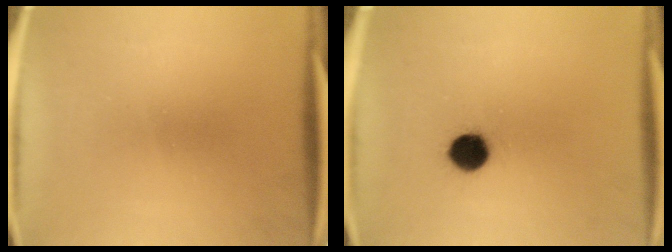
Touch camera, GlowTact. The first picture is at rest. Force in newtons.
{"total": 6.8}